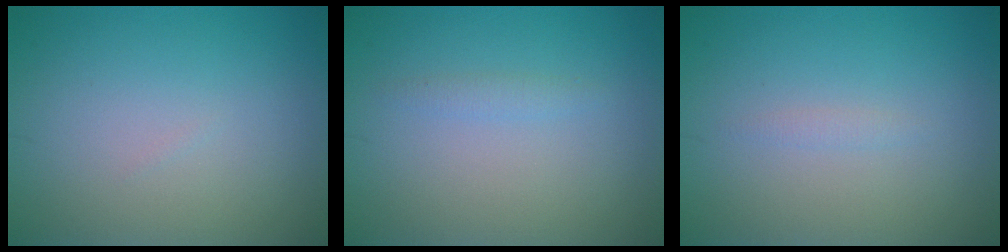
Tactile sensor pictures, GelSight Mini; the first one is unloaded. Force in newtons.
{"total": 0.8, "press": 0.8, "slide": 0.1}
{"total": 0.6, "press": 0.6, "slide": 0.0}